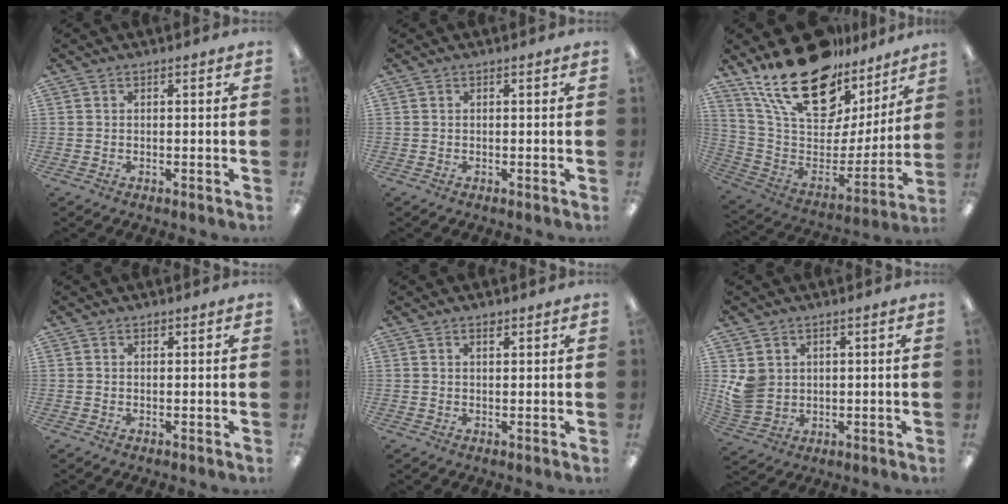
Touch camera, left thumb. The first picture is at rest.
{"total": 0.0}
{"total": 25.9, "force": [18.5, 12.1, 13.6], "torque": [-0.236, -0.112, 0.334]}
{"total": 0.5, "force": [0.4, 0.2, 0.1], "torque": [-0.003, 0.000, 0.009]}
{"total": 1.3, "force": [1.1, 0.5, 0.7], "torque": [-0.007, -0.004, 0.018]}
{"total": 5.7, "force": [1.8, 5.0, 2.1], "torque": [-0.047, 0.000, 0.040]}